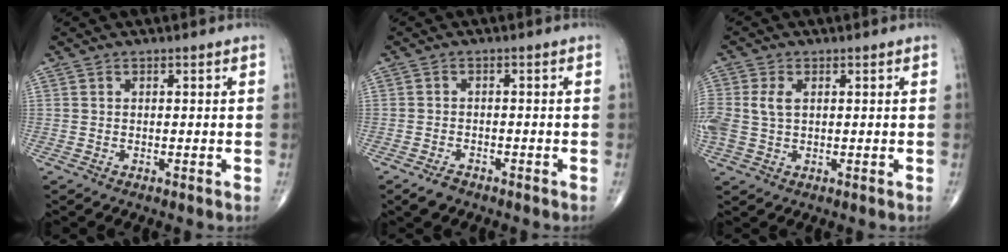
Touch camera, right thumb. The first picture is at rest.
{"total": 2.5, "force": [-1.9, 1.3, 1.0], "torque": [-0.017, 0.007, -0.029]}
{"total": 5.4, "force": [0.8, 3.4, 4.0], "torque": [-0.107, 0.010, 0.020]}